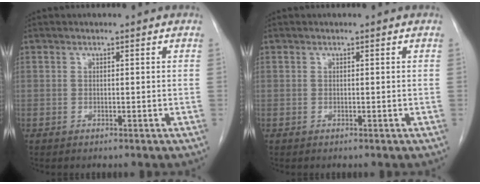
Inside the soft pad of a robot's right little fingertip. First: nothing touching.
{"total": 0.0}